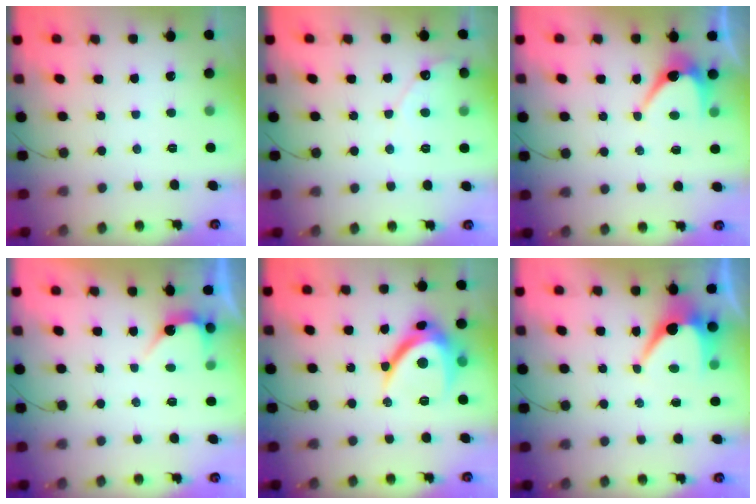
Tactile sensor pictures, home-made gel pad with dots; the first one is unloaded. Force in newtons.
{"total": 5.0, "press": 4.9, "slide": 0.5}
{"total": 6.8, "press": 6.7, "slide": 0.6}
{"total": 4.1, "press": 4.1, "slide": 0.3}
{"total": 11.4, "press": 11.4, "slide": 0.7}
{"total": 7.1, "press": 7.1, "slide": 0.3}